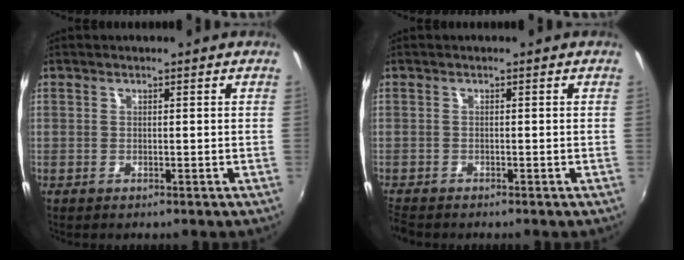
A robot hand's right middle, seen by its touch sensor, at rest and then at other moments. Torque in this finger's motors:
{"motor_torque": [1.02, -1.12, 0.43, 0.13]}